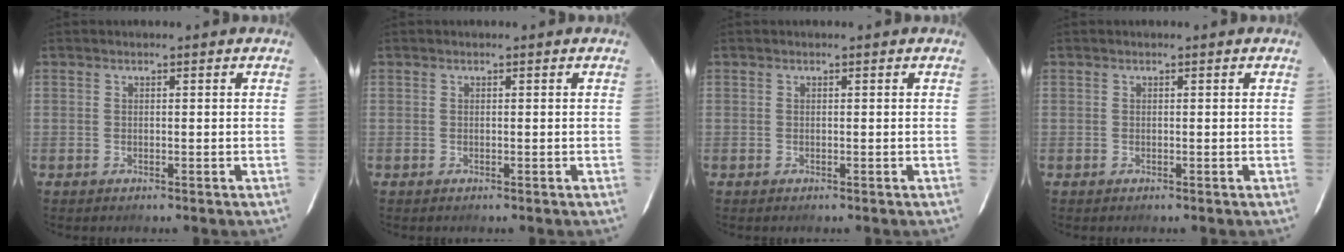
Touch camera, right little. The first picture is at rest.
{"total": 0.0}
{"total": 0.0}
{"total": 0.0}